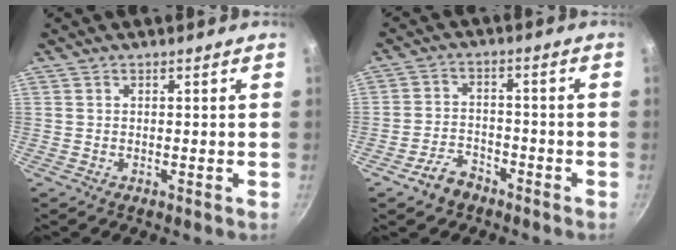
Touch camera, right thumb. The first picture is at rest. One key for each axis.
{"total": 5.7, "fx": -3.9, "fy": 3.5, "fz": 2.3, "tx": -0.032, "ty": 0.039, "tz": -0.071}